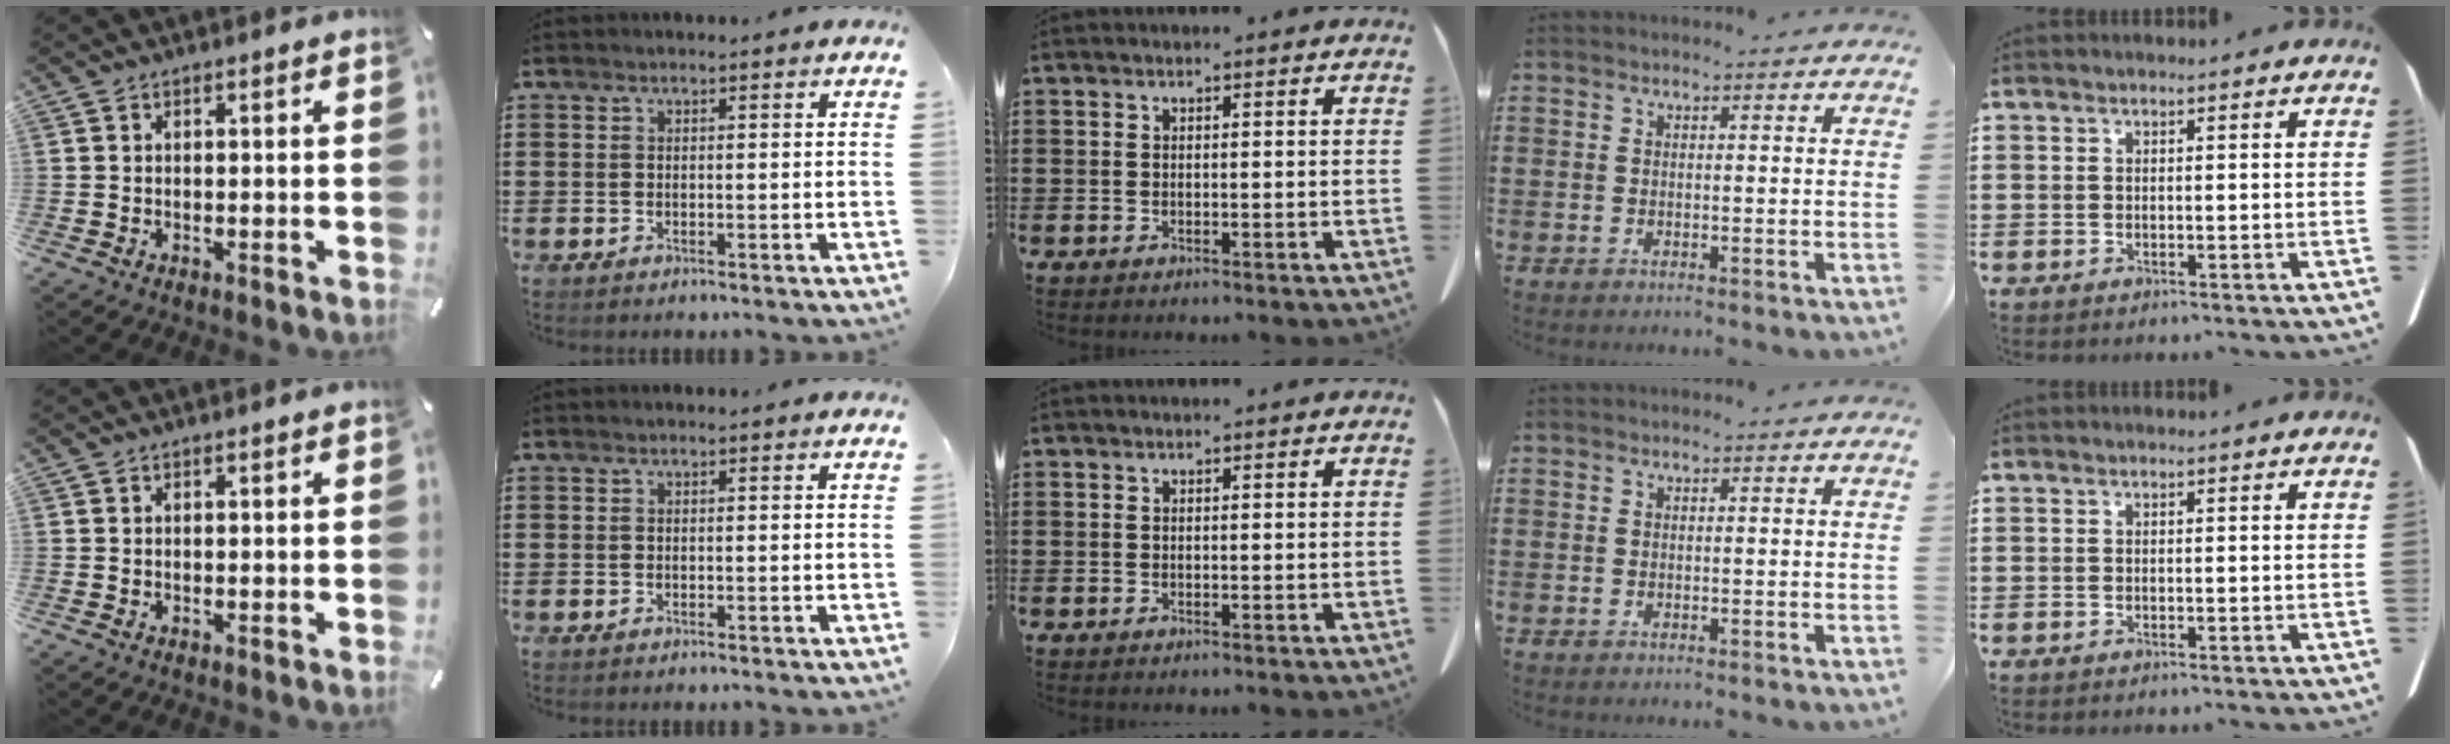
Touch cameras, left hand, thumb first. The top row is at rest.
{}